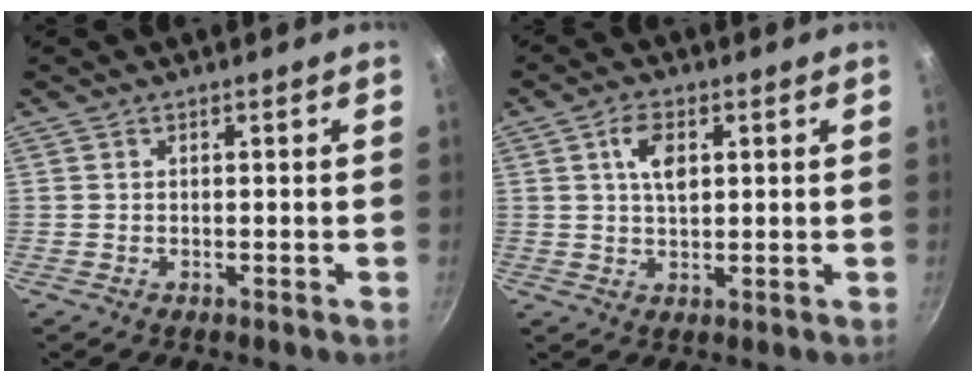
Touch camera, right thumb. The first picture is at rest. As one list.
[{"total": 5.5, "force": [1.7, 3.1, 4.2], "torque": [-0.068, -0.001, 0.030]}]